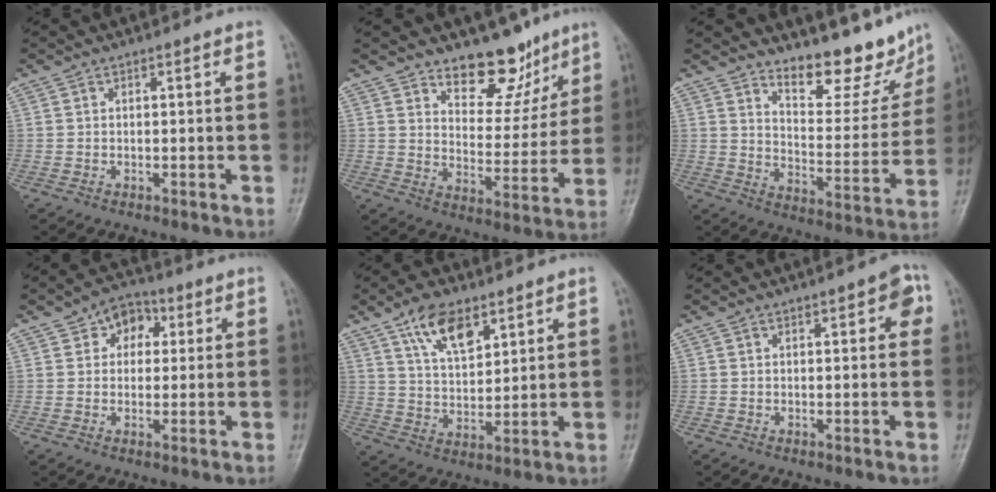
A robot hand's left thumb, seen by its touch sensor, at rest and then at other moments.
{"total": 11.5, "force": [8.7, 5.8, 4.8], "torque": [-0.023, -0.064, 0.140]}
{"total": 13.7, "force": [11.9, 4.1, 5.5], "torque": [-0.043, -0.097, 0.177]}
{"total": 6.6, "force": [2.3, 5.1, 3.5], "torque": [-0.010, 0.002, 0.025]}
{"total": 9.9, "force": [5.9, 4.7, 6.4], "torque": [-0.096, -0.030, 0.113]}
{"total": 3.9, "force": [1.4, 1.6, 3.2], "torque": [-0.023, 0.002, 0.010]}